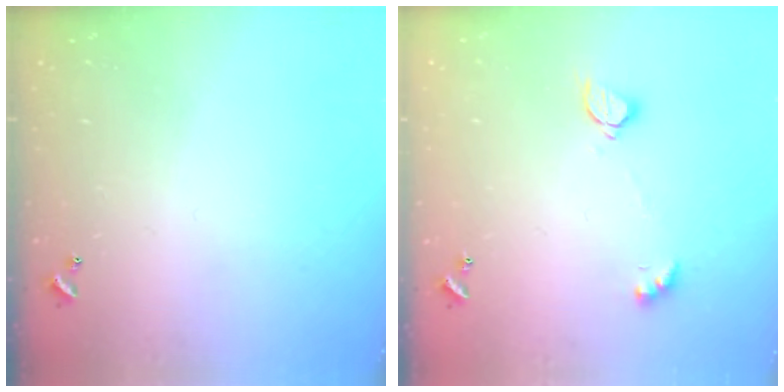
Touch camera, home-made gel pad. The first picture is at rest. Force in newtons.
{"total": 2.2, "press": 2.2, "slide": 0.2}